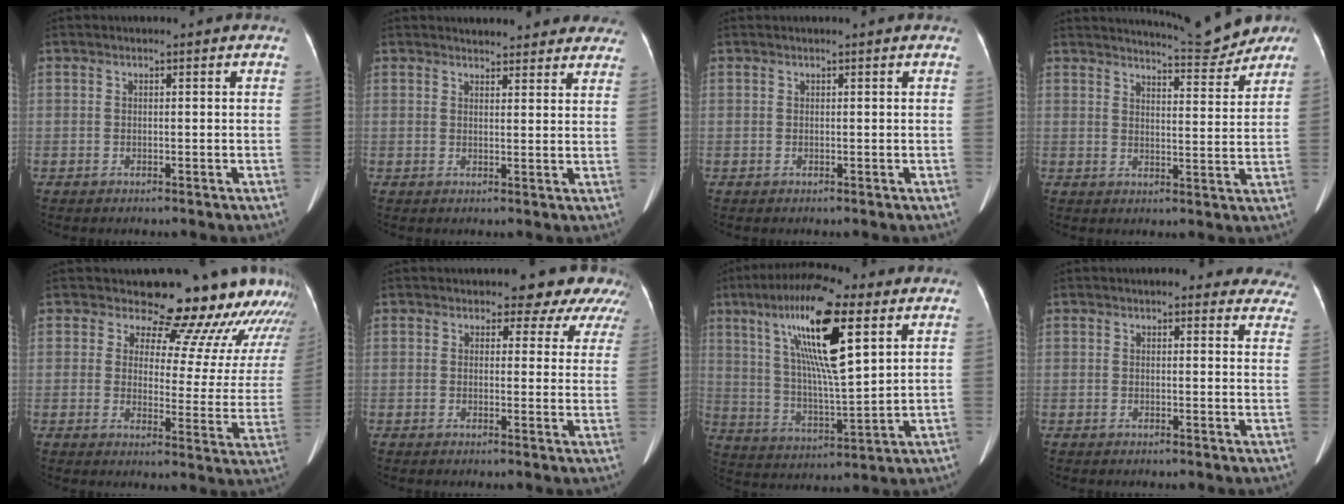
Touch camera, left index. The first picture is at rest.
{"total": 12.8, "force": [11.8, 3.5, 3.6], "torque": [-0.013, 0.002, 0.120]}
{"total": 1.2, "force": [1.1, -0.1, 0.4], "torque": [-0.008, 0.014, 0.016]}
{"total": 9.6, "force": [9.2, 1.2, 2.5], "torque": [-0.036, -0.008, 0.112]}
{"total": 19.0, "force": [18.0, 4.4, 4.0], "torque": [-0.028, -0.093, 0.180]}
{"total": 8.3, "force": [7.0, 4.0, 2.0], "torque": [0.007, -0.003, 0.051]}
{"total": 16.9, "force": [7.4, 2.7, 14.9], "torque": [-0.283, 0.011, 0.131]}
{"total": 12.7, "force": [11.5, 3.7, 4.1], "torque": [-0.002, -0.006, 0.102]}